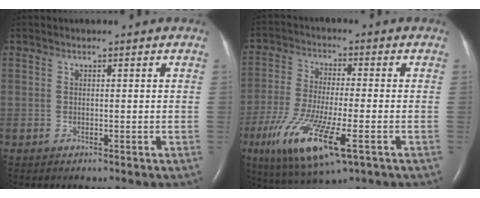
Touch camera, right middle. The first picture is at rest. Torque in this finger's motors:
{"motor_torque": [1.34, -0.80, 0.85, 0.21]}